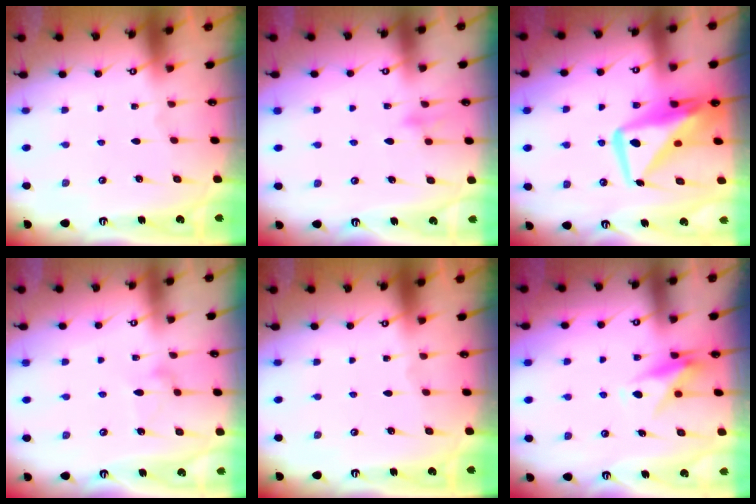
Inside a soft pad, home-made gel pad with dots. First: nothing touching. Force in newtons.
{"total": 7.7, "press": 7.7, "slide": 0.5}
{"total": 13.6, "press": 13.5, "slide": 1.4}
{"total": 7.8, "press": 7.8, "slide": 0.4}
{"total": 0.0}
{"total": 9.4, "press": 9.4, "slide": 0.7}